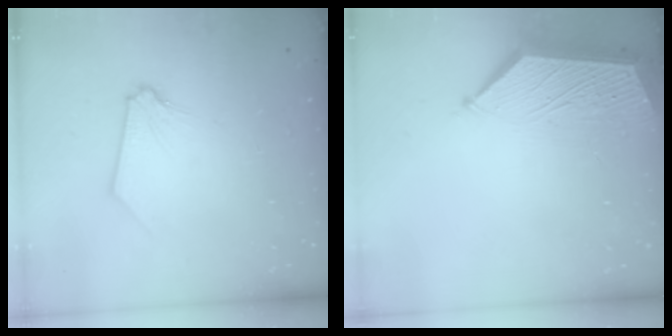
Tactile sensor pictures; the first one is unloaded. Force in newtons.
{"total": 5.2, "press": 5.2, "slide": 0.7}